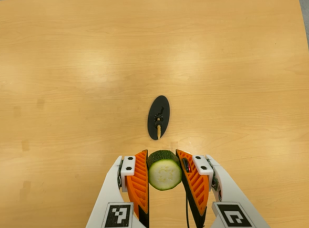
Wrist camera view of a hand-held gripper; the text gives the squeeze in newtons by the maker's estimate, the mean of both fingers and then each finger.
{"total": 10.7, "left": 9.7, "right": 11.7}